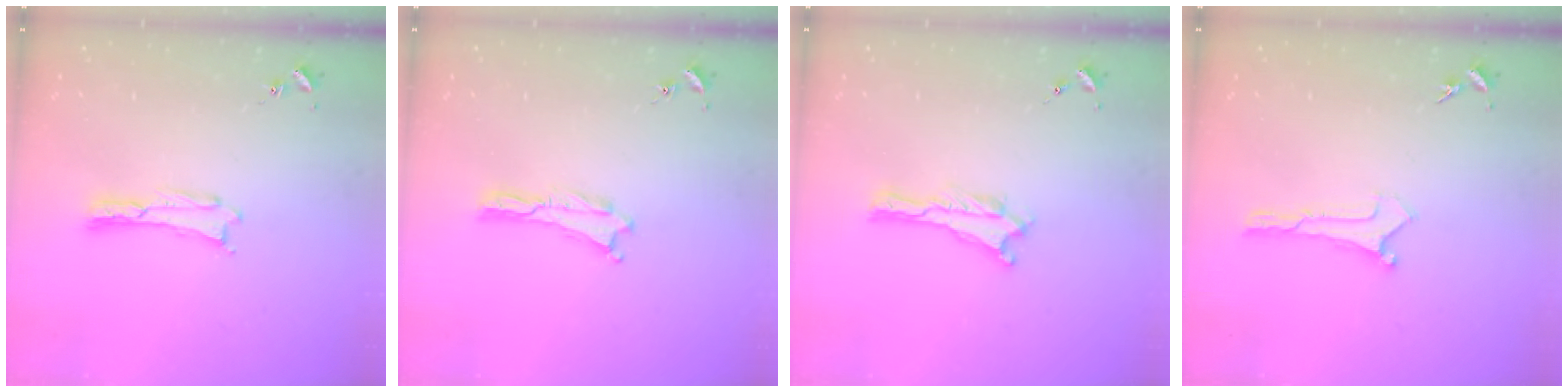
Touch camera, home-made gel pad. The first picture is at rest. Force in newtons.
{"total": 0.0}
{"total": 0.0}
{"total": 0.0}